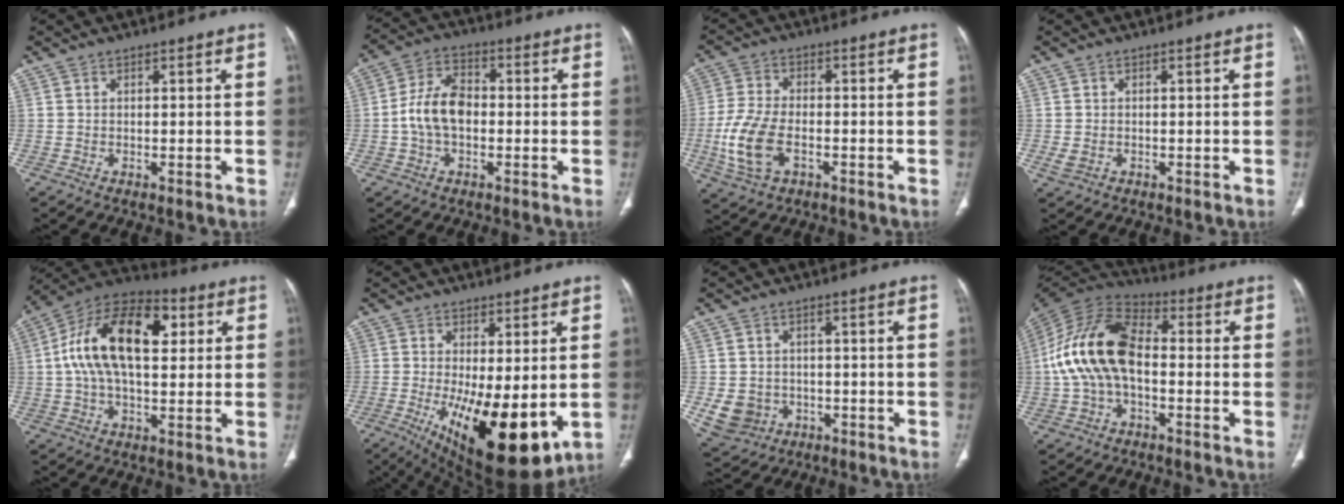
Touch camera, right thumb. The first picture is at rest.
{"total": 9.3, "force": [-1.0, 6.0, 7.1], "torque": [-0.131, 0.026, -0.028]}
{"total": 10.6, "force": [-3.0, 6.1, 8.2], "torque": [-0.183, 0.008, -0.056]}
{"total": 2.0, "force": [-0.4, 1.6, 1.2], "torque": [-0.029, 0.001, -0.003]}
{"total": 19.6, "force": [3.8, 10.6, 16.0], "torque": [-0.267, 0.025, 0.055]}
{"total": 18.1, "force": [-3.8, 6.9, 16.3], "torque": [-0.243, -0.035, -0.035]}
{"total": 7.4, "force": [-1.9, 6.6, 2.7], "torque": [-0.043, 0.012, -0.016]}
{"total": 16.7, "force": [-1.1, 10.0, 13.3], "torque": [-0.262, 0.039, -0.030]}